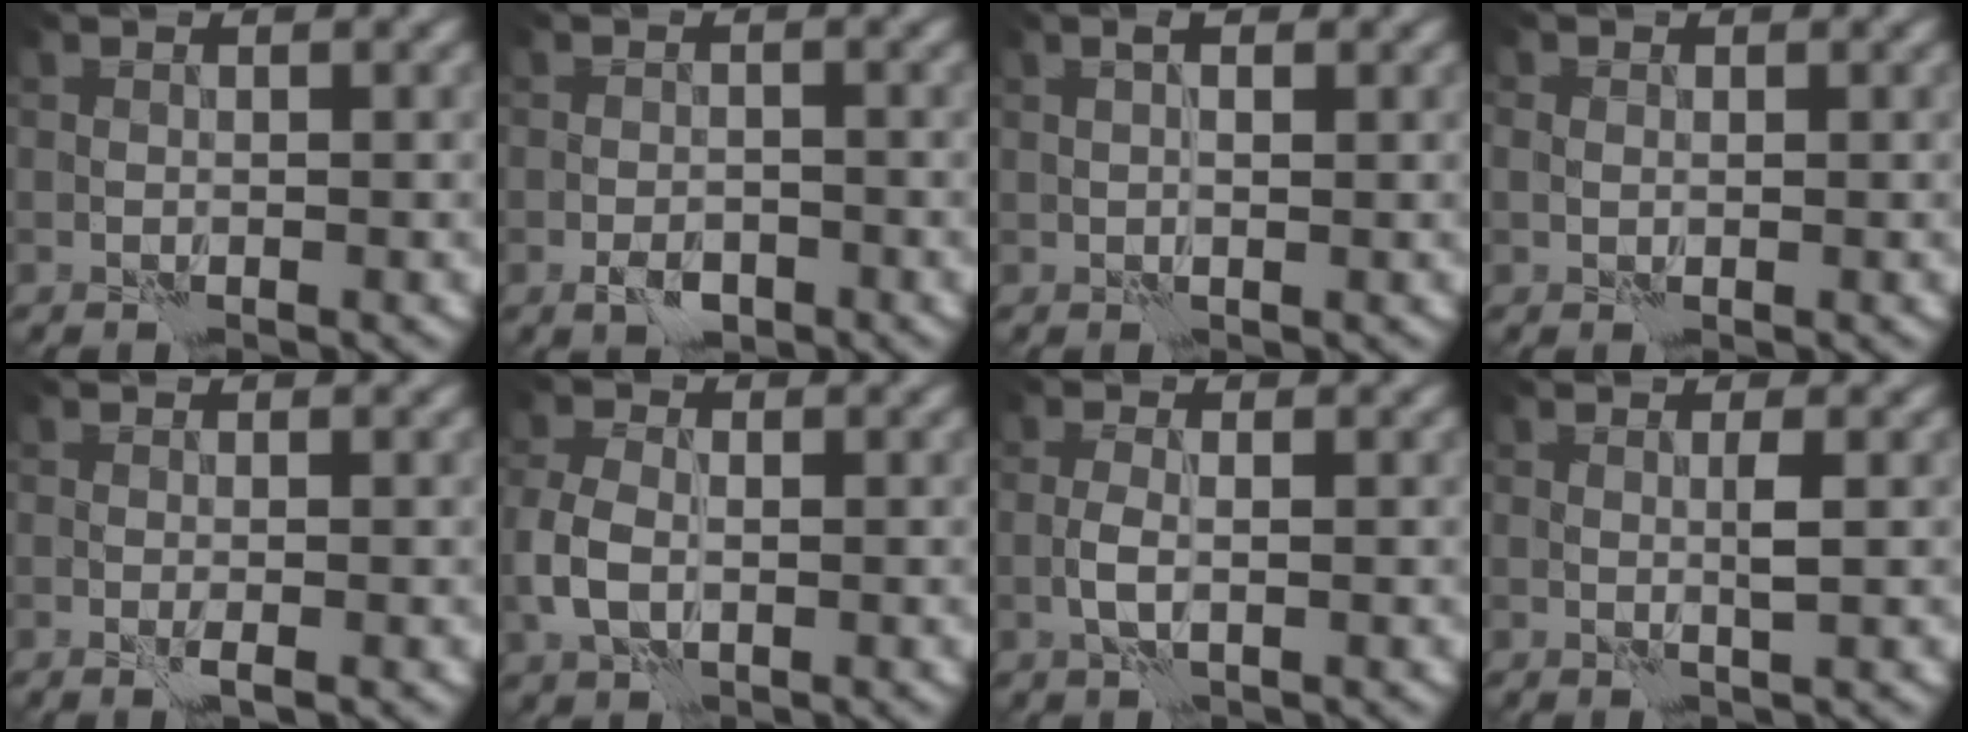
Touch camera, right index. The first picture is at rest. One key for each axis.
{"total": 1.8, "fx": -1.1, "fy": 0.9, "fz": 1.1, "tx": -0.015, "ty": 0.000, "tz": -0.020}
{"total": 1.1, "fx": 0.7, "fy": 0.2, "fz": 0.9, "tx": -0.014, "ty": 0.001, "tz": 0.010}
{"total": 1.0, "fx": 0.1, "fy": 0.9, "fz": 0.5, "tx": -0.006, "ty": -0.004, "tz": 0.000}
{"total": 0.9, "fx": -0.2, "fy": 0.0, "fz": 0.8, "tx": -0.017, "ty": -0.004, "tz": -0.005}
{"total": 3.3, "fx": -0.5, "fy": 2.2, "fz": 2.4, "tx": -0.058, "ty": -0.002, "tz": -0.015}
{"total": 1.5, "fx": -0.2, "fy": 0.4, "fz": 1.5, "tx": -0.032, "ty": -0.001, "tz": -0.008}
{"total": 1.1, "fx": 0.5, "fy": -0.3, "fz": 1.0, "tx": -0.020, "ty": -0.003, "tz": 0.008}